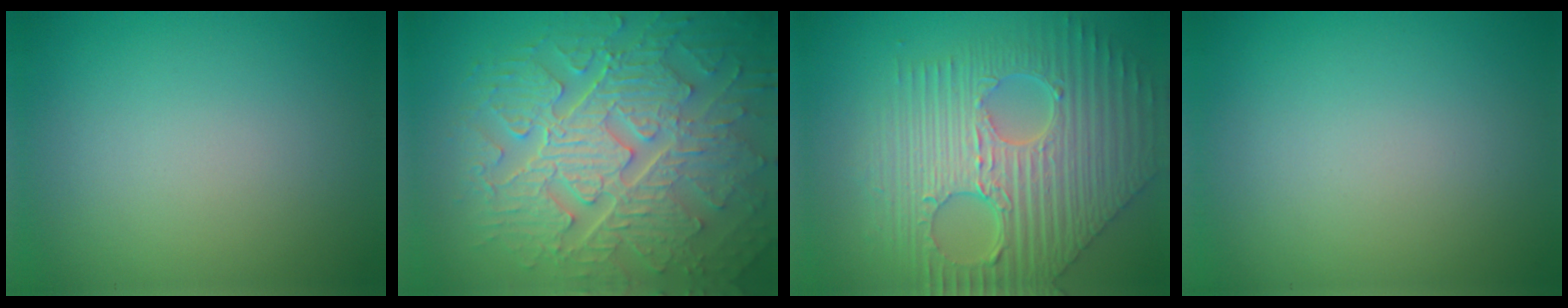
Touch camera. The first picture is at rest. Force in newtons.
{"total": 10.4, "press": 7.0, "slide": 7.7}
{"total": 9.6, "press": 6.9, "slide": 6.7}
{"total": 0.0}